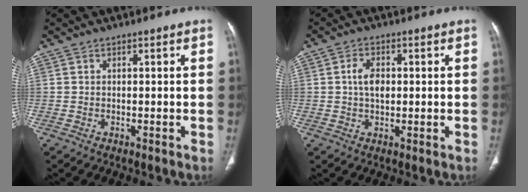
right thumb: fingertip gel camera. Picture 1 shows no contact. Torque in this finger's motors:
{"motor_torque": [2.44, 2.28, 0.29, -0.19, 0.11]}